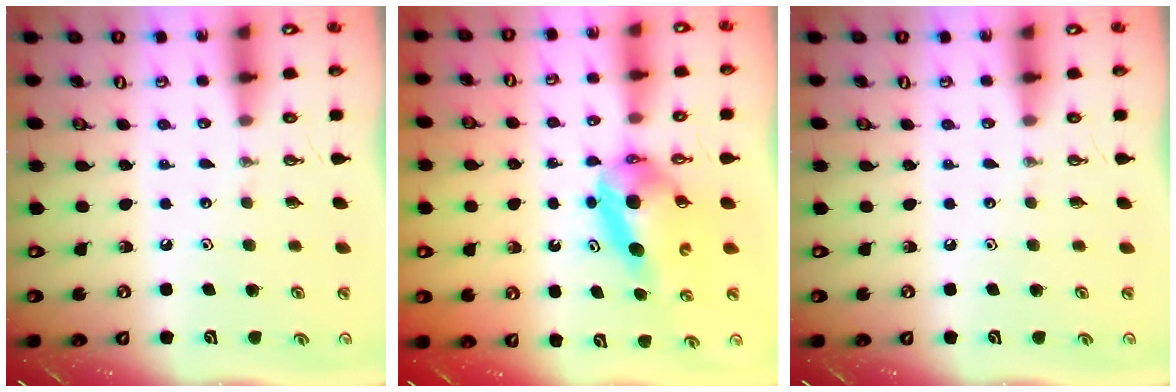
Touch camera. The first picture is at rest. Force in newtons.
{"total": 6.9, "press": 6.9, "slide": 0.6}
{"total": 0.0}